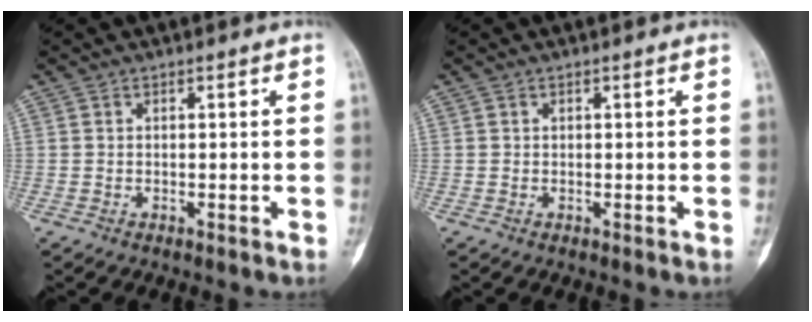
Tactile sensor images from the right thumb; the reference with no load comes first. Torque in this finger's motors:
{"motor_torque": [0.00, 0.00, 0.09, -0.10, 0.00]}